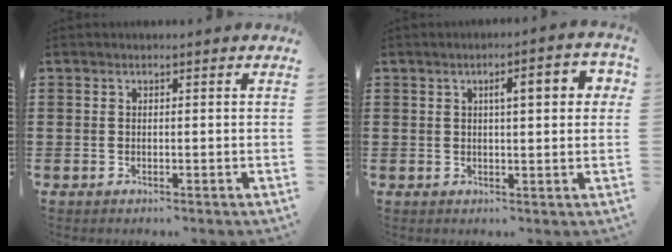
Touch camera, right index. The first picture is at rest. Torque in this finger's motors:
{"motor_torque": [0.35, -0.09, 0.42, 0.06]}